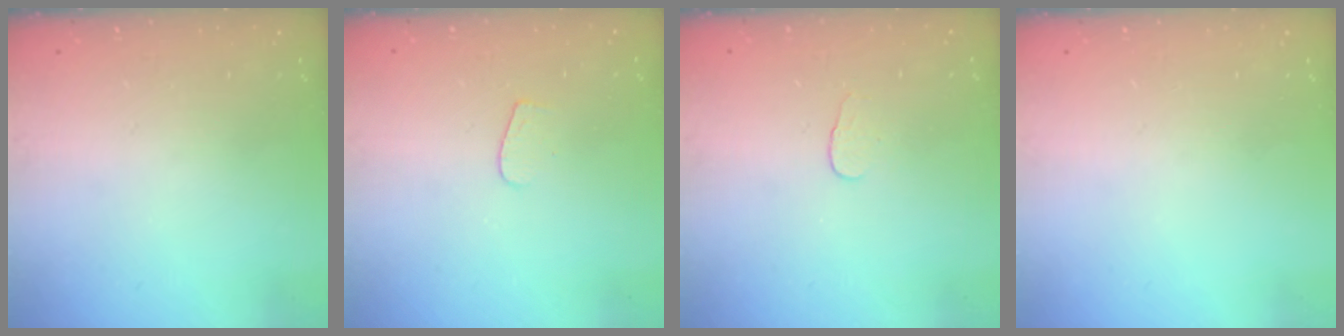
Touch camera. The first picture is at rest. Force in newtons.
{"total": 3.7, "press": 3.7, "slide": 0.3}
{"total": 3.8, "press": 3.8, "slide": 0.3}
{"total": 0.0}